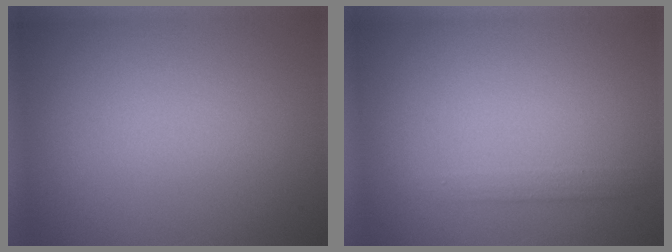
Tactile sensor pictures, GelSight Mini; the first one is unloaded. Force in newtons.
{"total": 1.1, "press": 1.1, "slide": 0.0}